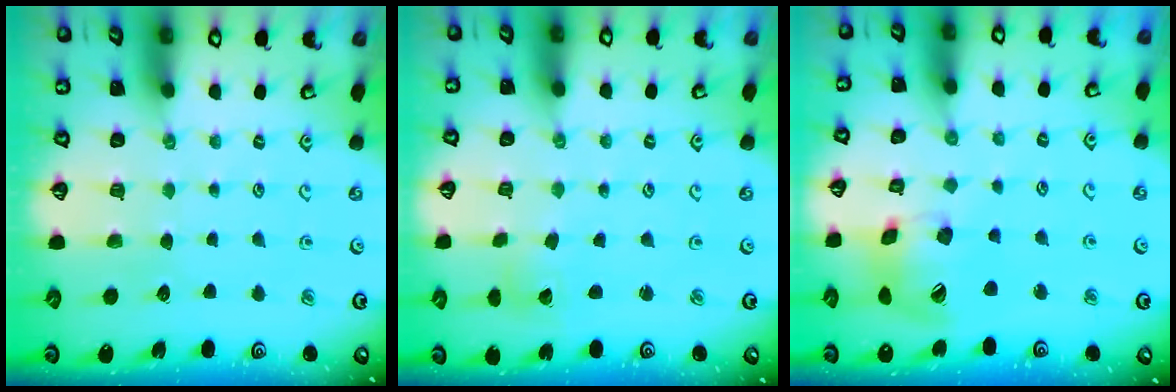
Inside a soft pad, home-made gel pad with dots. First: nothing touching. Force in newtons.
{"total": 2.3, "press": 2.3, "slide": 0.2}
{"total": 18.9, "press": 18.6, "slide": 2.9}